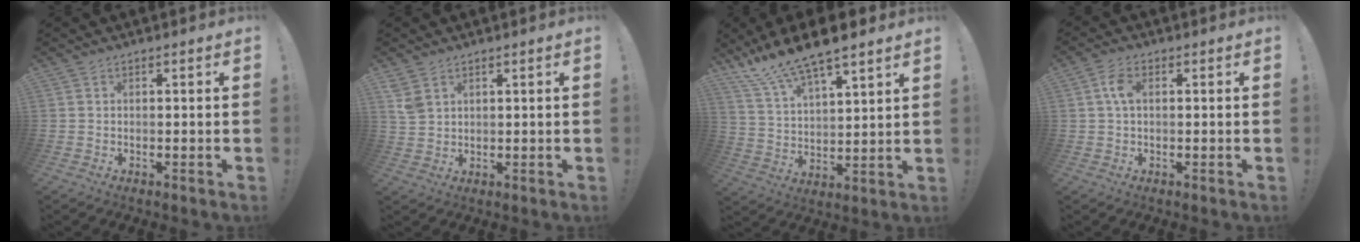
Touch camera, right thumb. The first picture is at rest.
{"total": 4.1, "force": [2.5, 2.5, 2.0], "torque": [-0.032, -0.010, 0.050]}
{"total": 12.9, "force": [11.1, 2.8, 6.0], "torque": [-0.129, -0.078, 0.200]}
{"total": 4.7, "force": [0.9, 2.6, 3.8], "torque": [-0.080, 0.007, 0.014]}